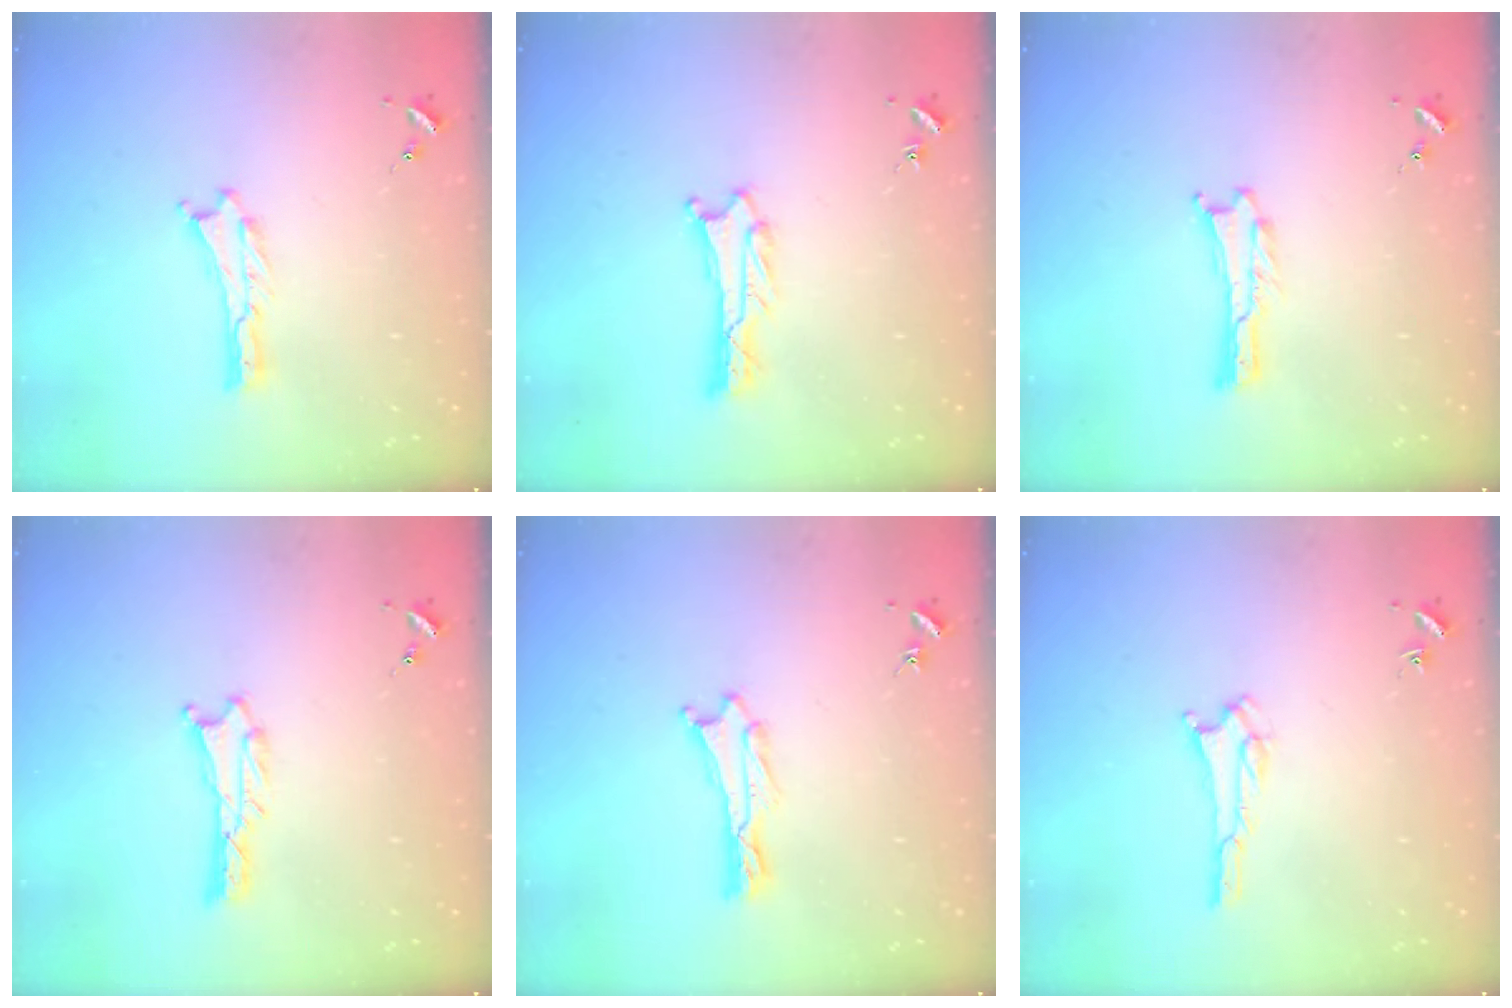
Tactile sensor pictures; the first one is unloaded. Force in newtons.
{"total": 1.7, "press": 1.7, "slide": 0.1}
{"total": 0.0}
{"total": 0.8, "press": 0.8, "slide": 0.1}
{"total": 0.5, "press": 0.5, "slide": 0.1}
{"total": 1.9, "press": 1.9, "slide": 0.2}